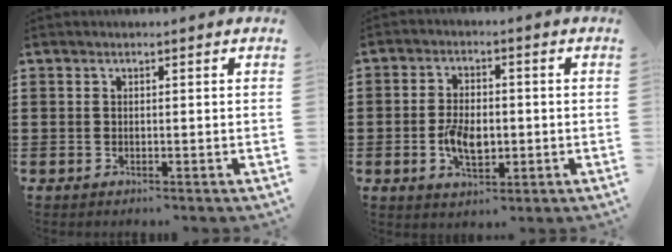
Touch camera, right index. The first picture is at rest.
{"total": 5.6, "force": [-1.0, 3.1, 4.5], "torque": [-0.094, 0.002, -0.019]}